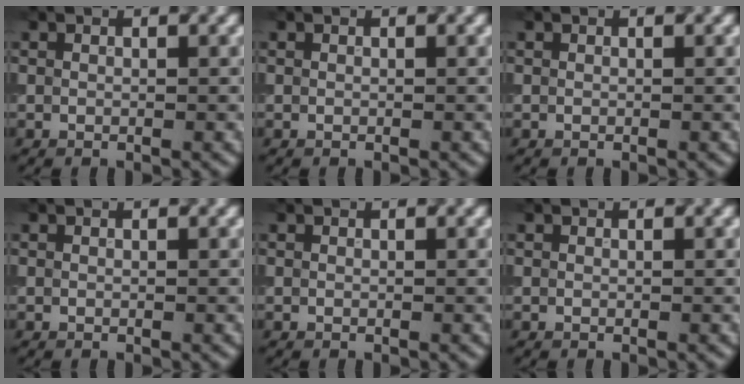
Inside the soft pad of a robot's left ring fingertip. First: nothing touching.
{"total": 0.0}
{"total": 0.0}
{"total": 0.0}
{"total": 0.0}
{"total": 0.0}